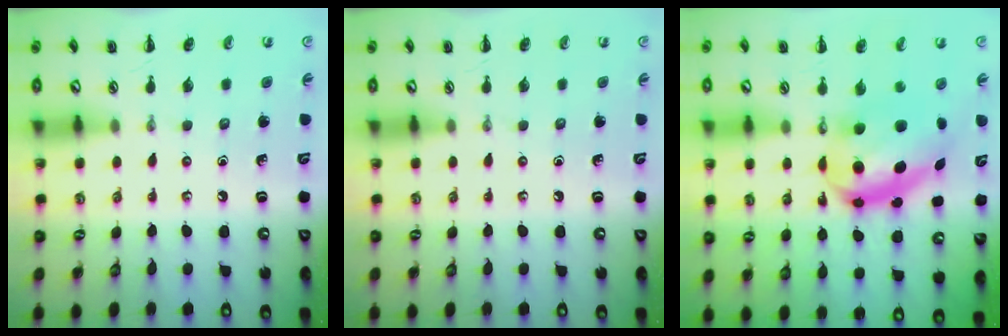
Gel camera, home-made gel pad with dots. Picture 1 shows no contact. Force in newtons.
{"total": 0.0}
{"total": 10.0, "press": 9.8, "slide": 2.2}